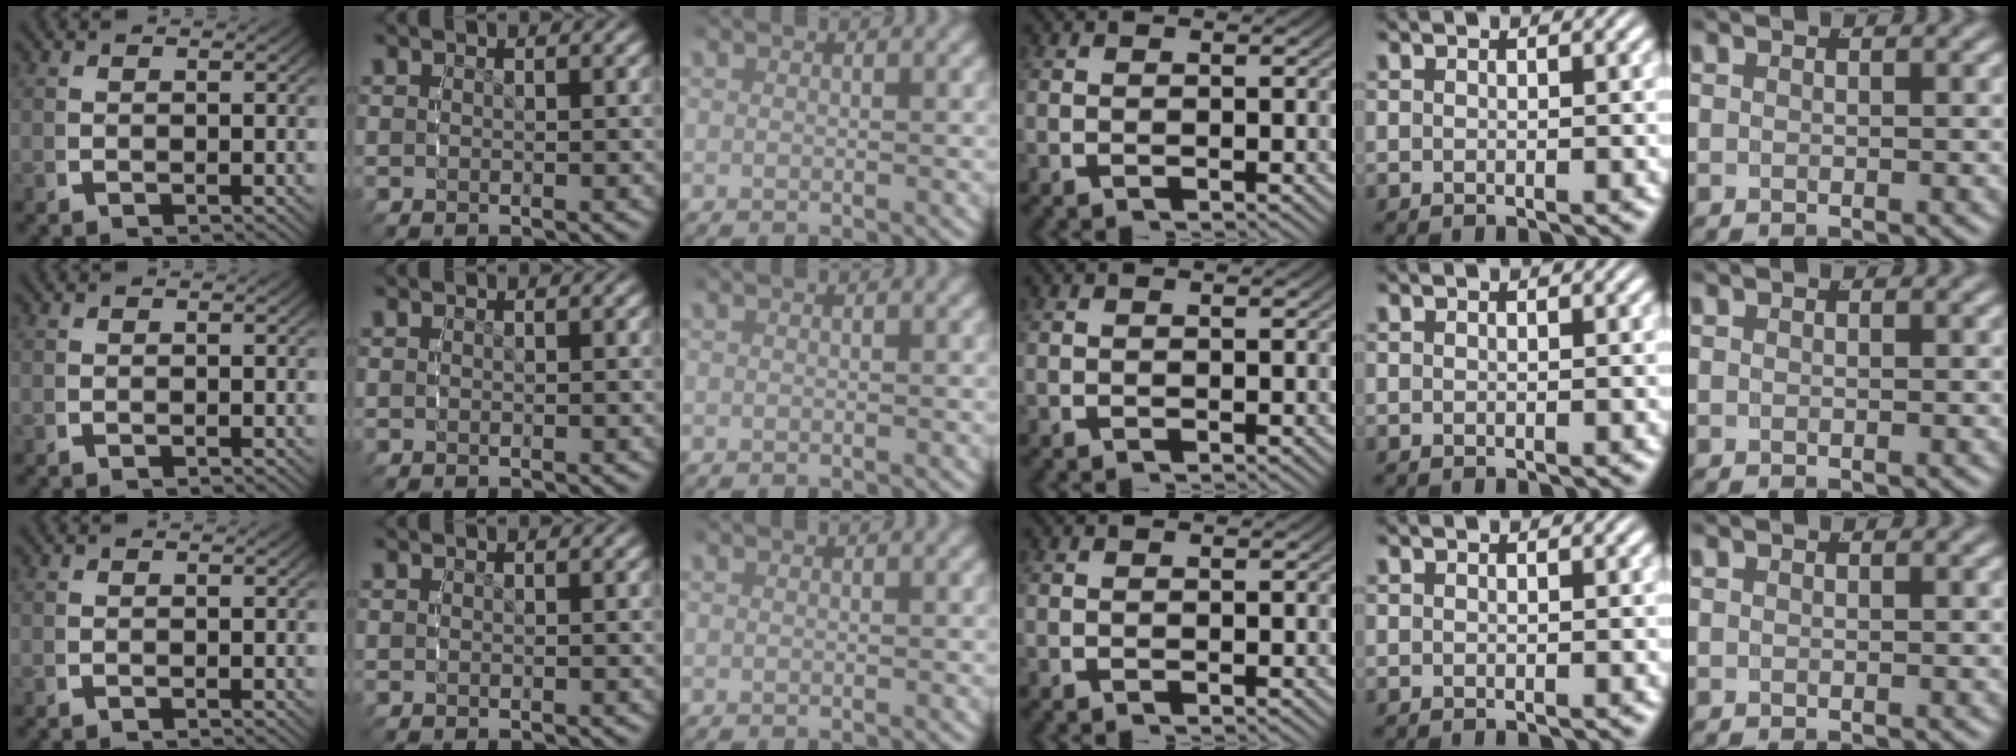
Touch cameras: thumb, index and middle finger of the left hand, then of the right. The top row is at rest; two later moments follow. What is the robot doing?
{"motion": "reach", "object": "velcro strap"}